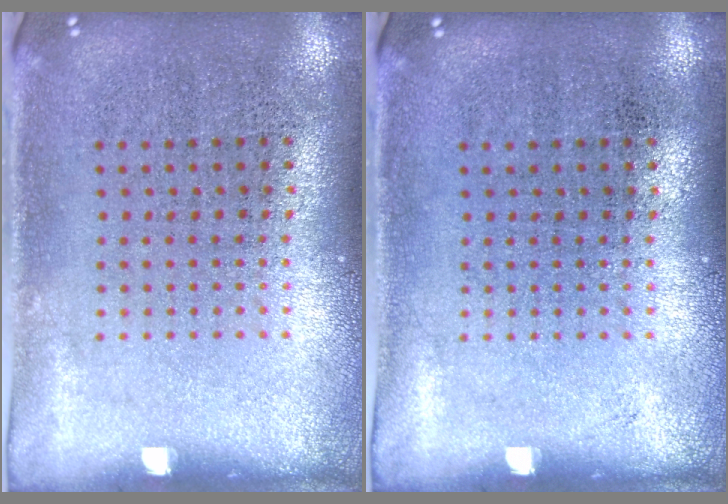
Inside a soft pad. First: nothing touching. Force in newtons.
{"total": 0.0}